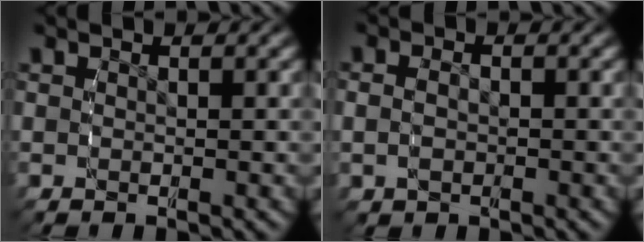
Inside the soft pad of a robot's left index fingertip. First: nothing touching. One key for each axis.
{"total": 1.8, "fx": -0.3, "fy": 1.3, "fz": 1.2, "tx": -0.033, "ty": -0.009, "tz": -0.001}